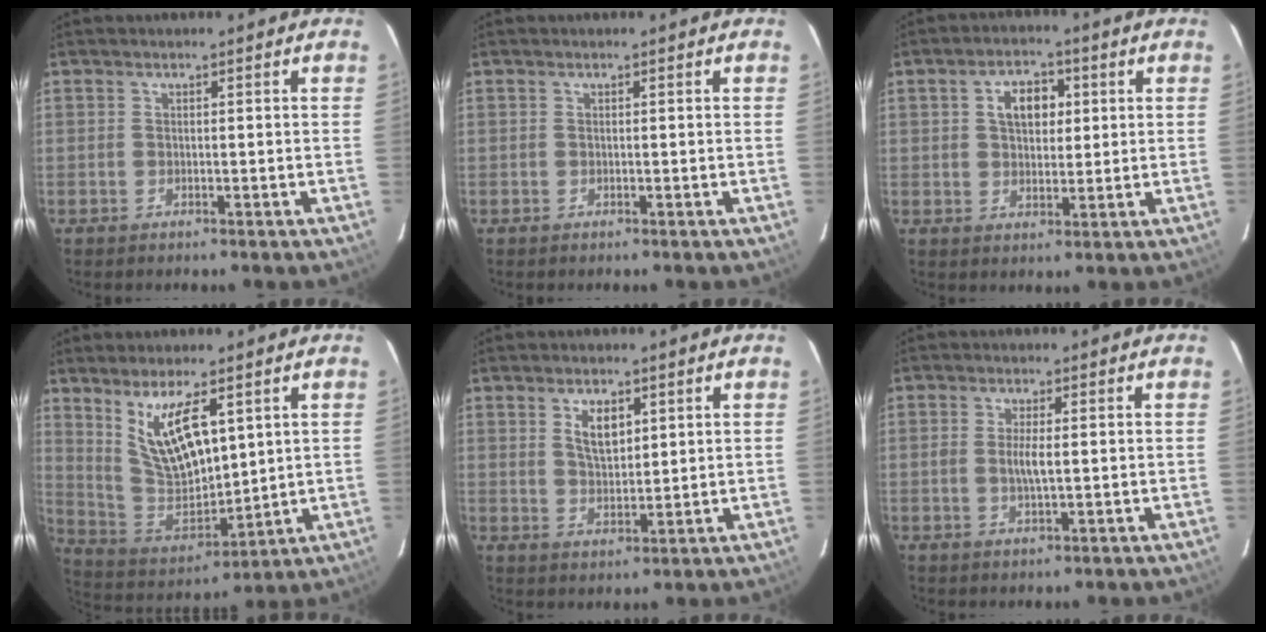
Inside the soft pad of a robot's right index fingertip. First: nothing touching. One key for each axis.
{"total": 0.0}
{"total": 6.3, "fx": 1.8, "fy": 4.1, "fz": 4.5, "tx": -0.072, "ty": 0.020, "tz": 0.032}
{"total": 13.5, "fx": 6.0, "fy": 5.5, "fz": 10.8, "tx": -0.200, "ty": -0.013, "tz": 0.136}
{"total": 6.3, "fx": 2.6, "fy": 3.0, "fz": 4.9, "tx": -0.087, "ty": 0.003, "tz": 0.053}
{"total": 3.4, "fx": 0.0, "fy": 0.9, "fz": 3.3, "tx": -0.062, "ty": -0.003, "tz": -0.001}